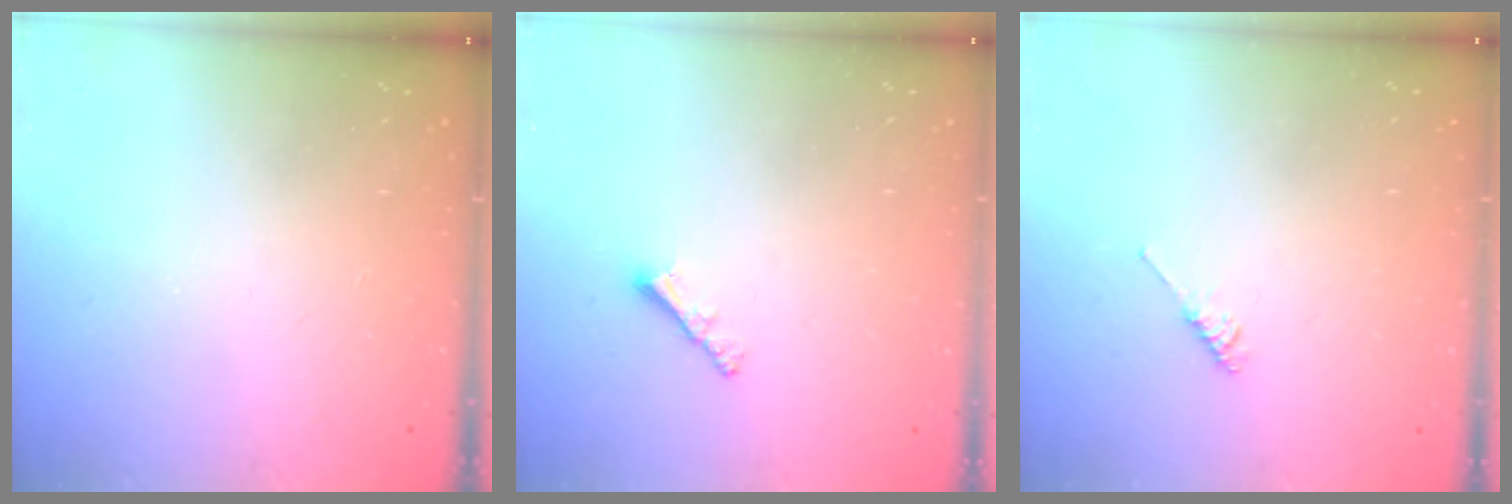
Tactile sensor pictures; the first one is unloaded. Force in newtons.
{"total": 1.9, "press": 1.8, "slide": 0.5}
{"total": 2.2, "press": 2.2, "slide": 0.5}